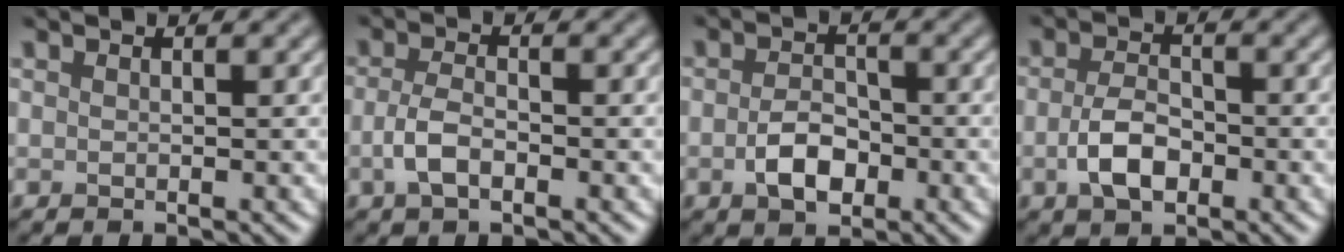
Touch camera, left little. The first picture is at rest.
{"total": 2.6, "force": [-1.0, 1.2, 2.1], "torque": [-0.045, 0.002, -0.024]}
{"total": 3.5, "force": [-1.2, 2.2, 2.5], "torque": [-0.045, 0.001, -0.024]}
{"total": 3.8, "force": [-1.2, 2.2, 2.9], "torque": [-0.060, -0.001, -0.026]}